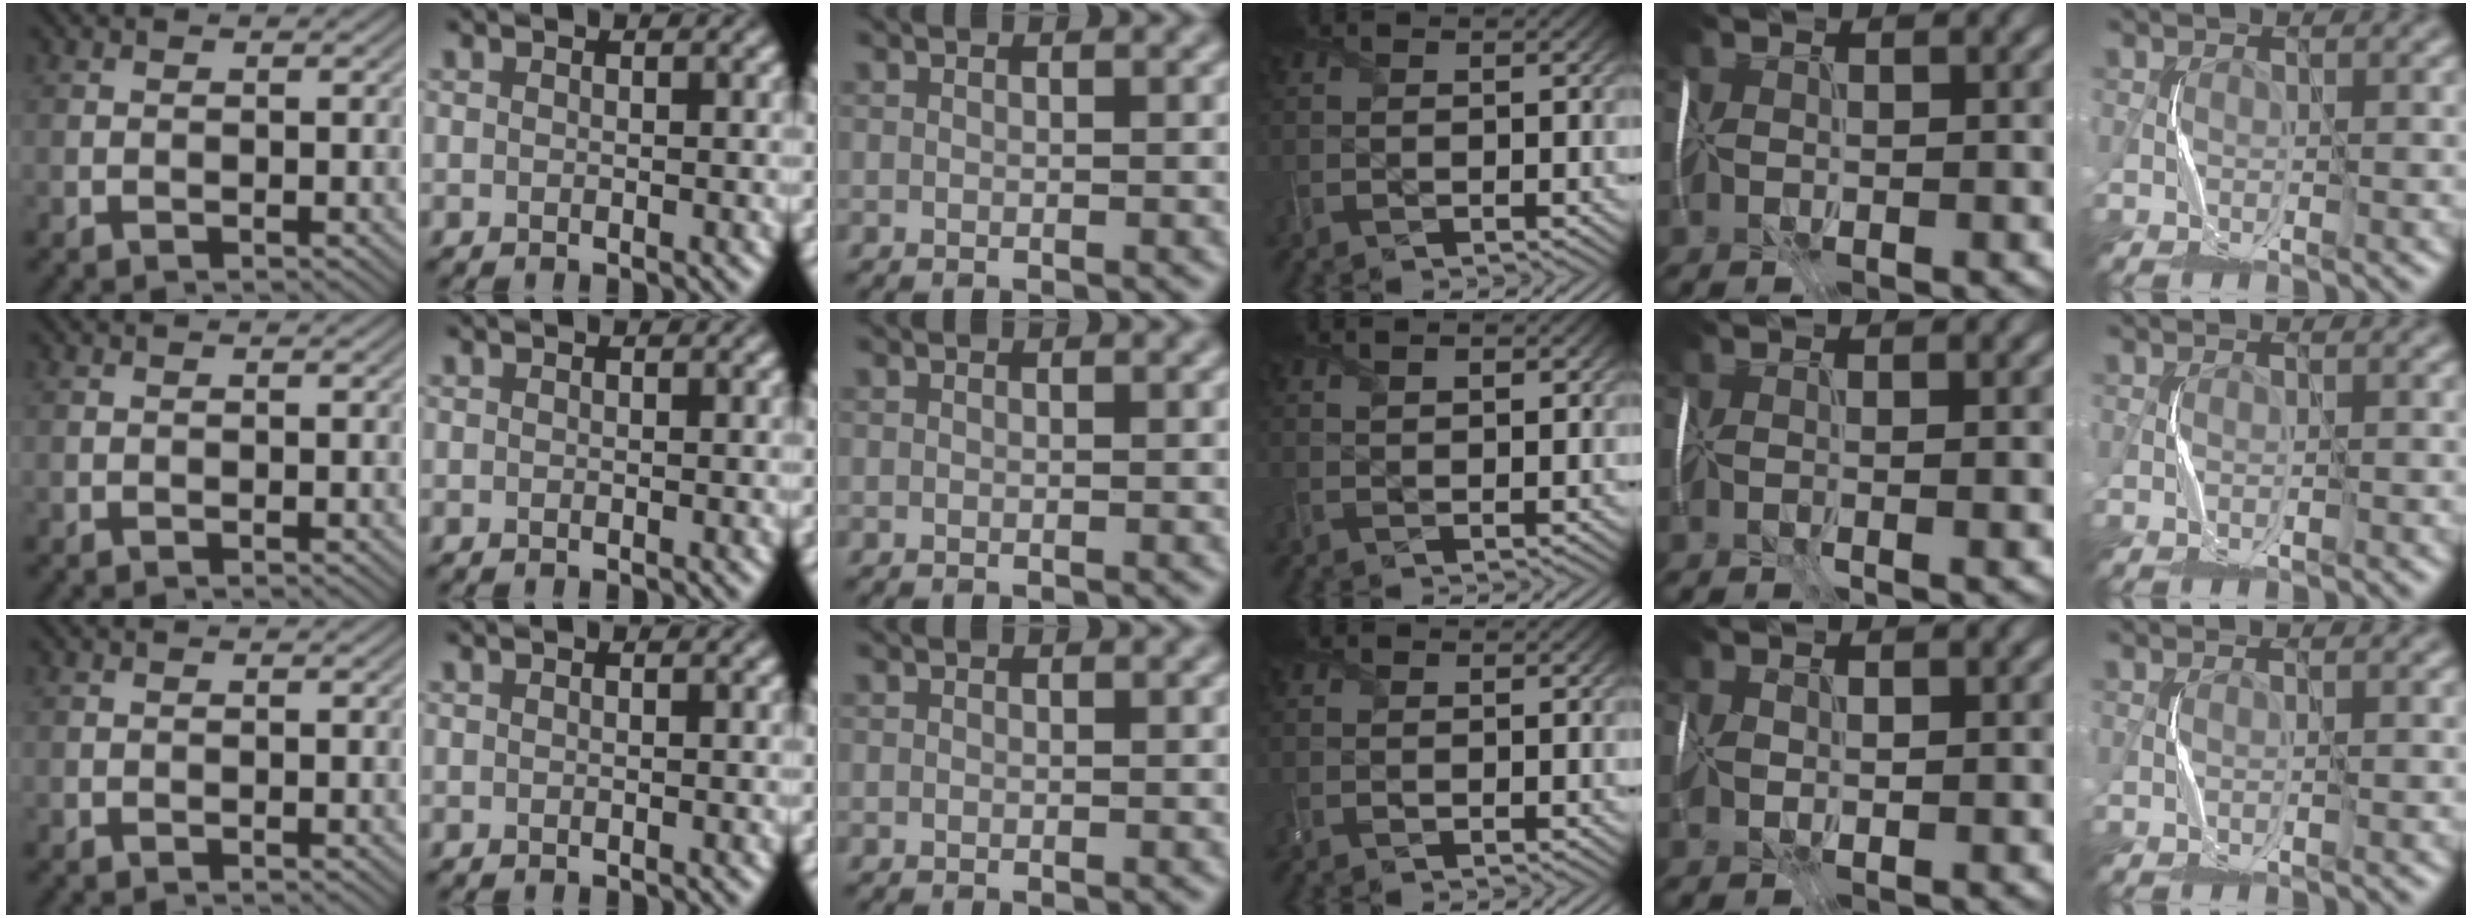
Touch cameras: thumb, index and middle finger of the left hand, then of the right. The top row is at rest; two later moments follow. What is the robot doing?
{"motion": "wrap", "object": "scarf"}